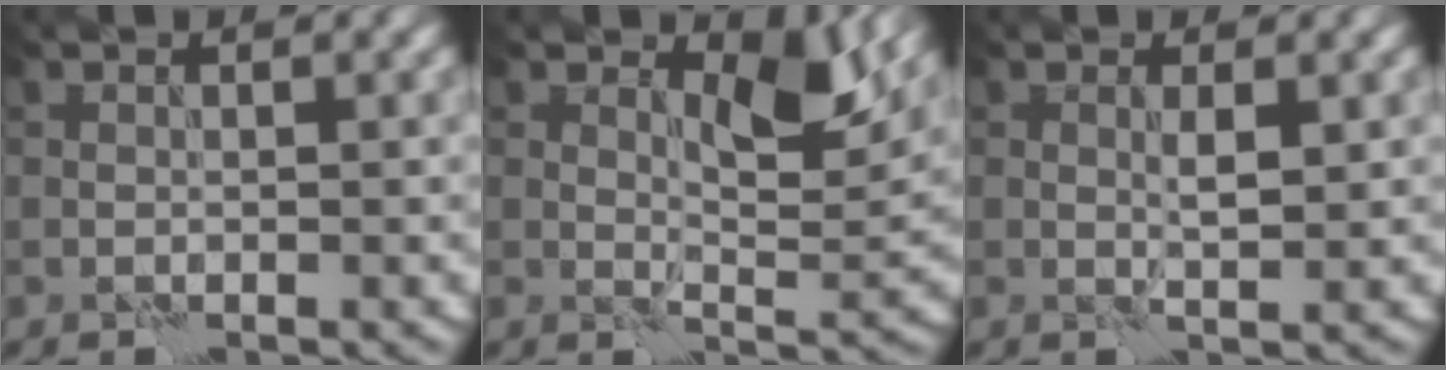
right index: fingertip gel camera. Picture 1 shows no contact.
{"total": 4.7, "force": [2.3, 1.8, 3.6], "torque": [-0.059, -0.007, 0.034]}
{"total": 1.5, "force": [0.4, 0.2, 1.5], "torque": [-0.027, -0.001, 0.005]}